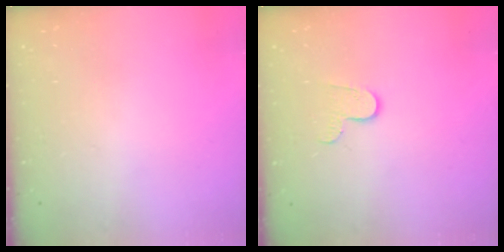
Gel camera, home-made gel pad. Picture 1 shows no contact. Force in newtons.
{"total": 6.9, "press": 6.9, "slide": 0.7}